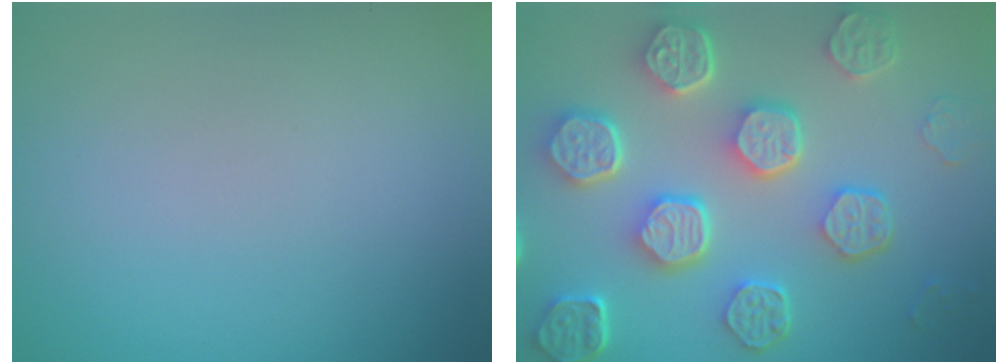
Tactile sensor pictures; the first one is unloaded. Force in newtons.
{"total": 8.1, "press": 6.1, "slide": 5.4}